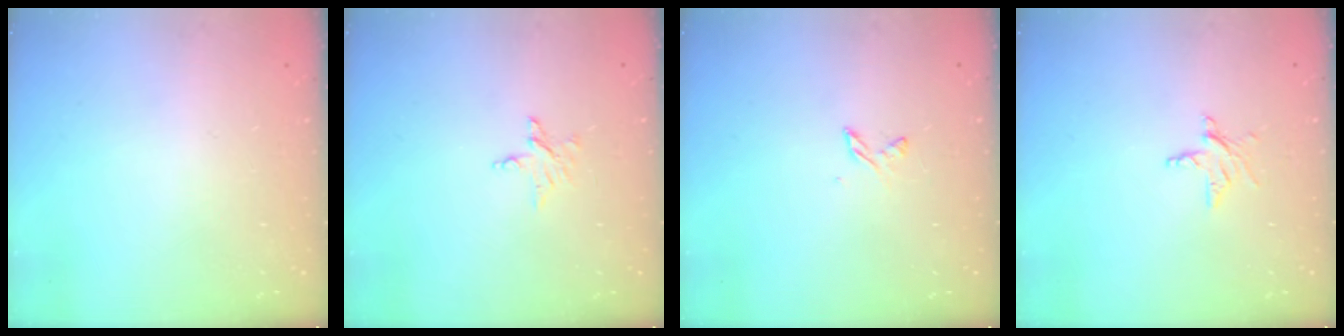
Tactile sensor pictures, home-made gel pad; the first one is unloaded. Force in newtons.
{"total": 4.0, "press": 4.0, "slide": 0.3}
{"total": 3.0, "press": 2.9, "slide": 0.4}
{"total": 3.9, "press": 3.8, "slide": 0.3}